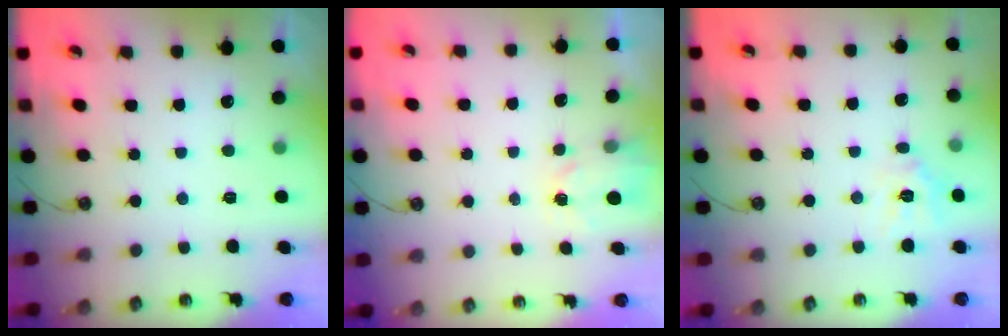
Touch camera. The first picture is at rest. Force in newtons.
{"total": 2.6, "press": 2.6, "slide": 0.3}
{"total": 9.5, "press": 9.5, "slide": 0.9}